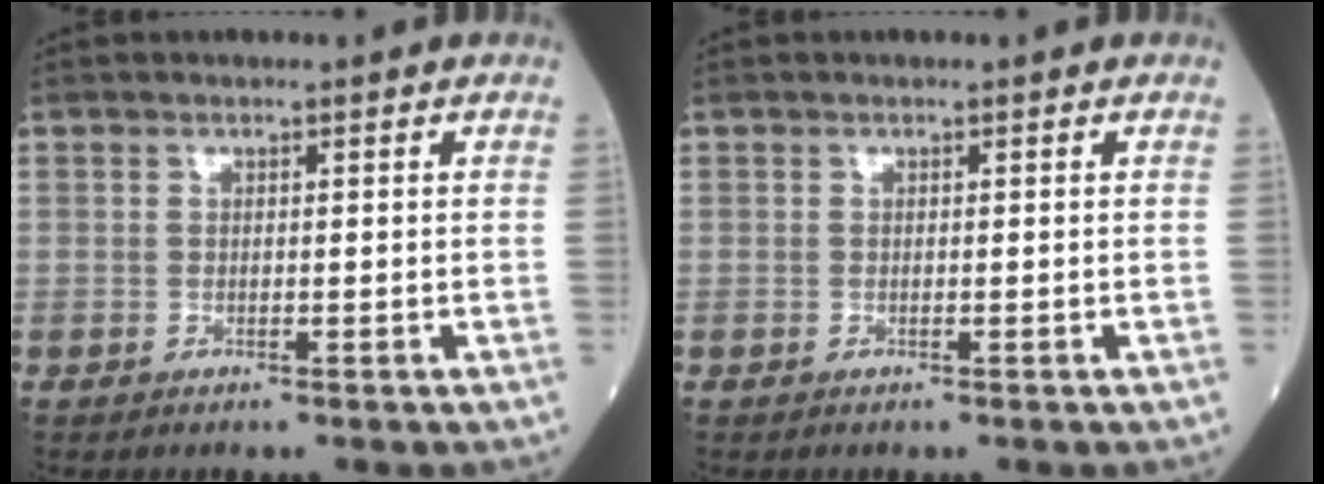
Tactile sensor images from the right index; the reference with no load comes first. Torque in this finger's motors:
{"motor_torque": [0.01, 0.01, 0.00, 0.00]}